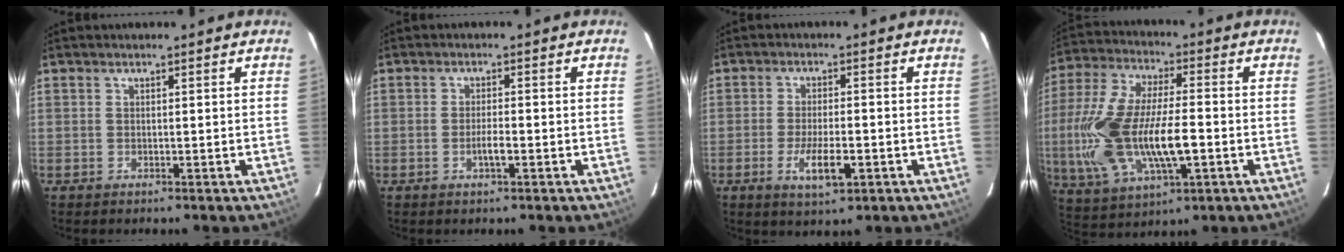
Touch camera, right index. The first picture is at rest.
{"total": 2.3, "force": [-1.1, 0.4, 2.0], "torque": [-0.040, 0.000, -0.019]}
{"total": 6.5, "force": [-2.7, 1.9, 5.6], "torque": [-0.114, -0.012, -0.044]}
{"total": 21.2, "force": [-3.4, 8.9, 18.9], "torque": [-0.410, -0.009, -0.058]}